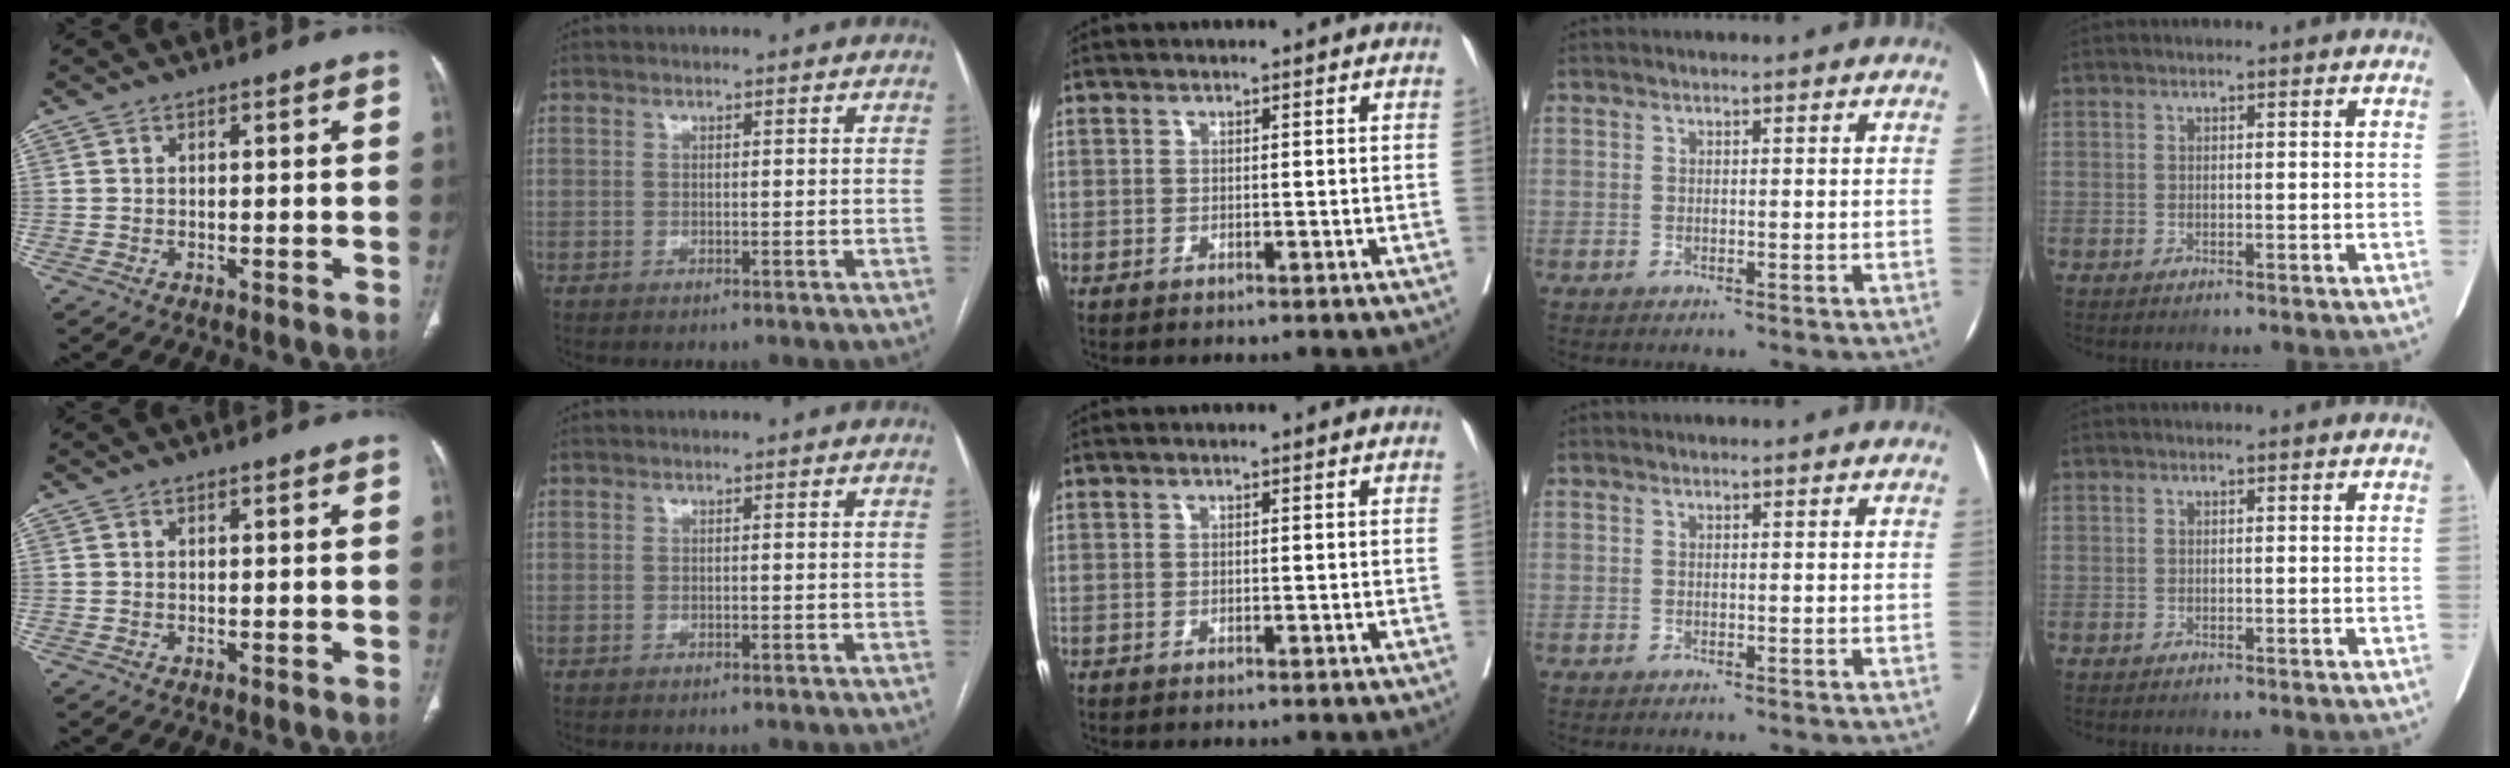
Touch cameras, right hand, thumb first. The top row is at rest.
{}